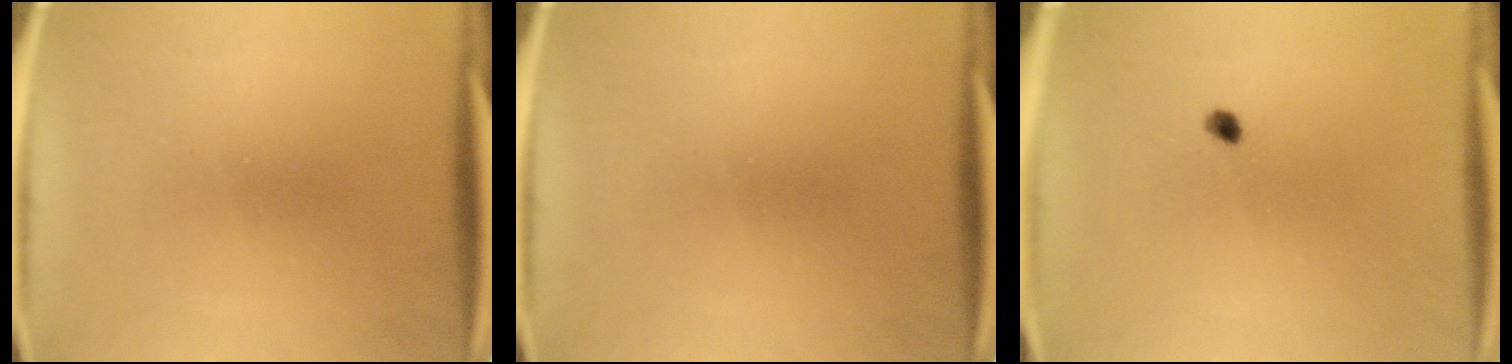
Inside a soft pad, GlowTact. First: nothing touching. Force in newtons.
{"total": 0.0}
{"total": 1.2}